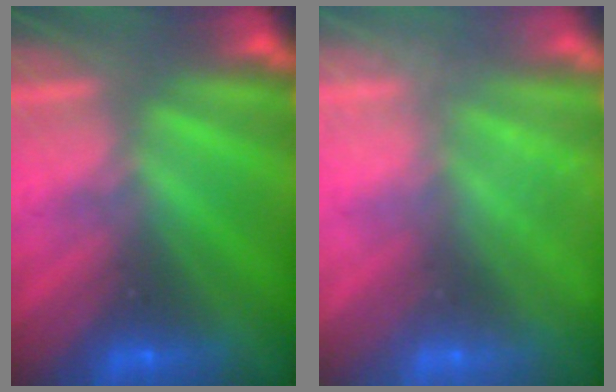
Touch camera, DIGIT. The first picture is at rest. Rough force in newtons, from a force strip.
{"total": 2.4}